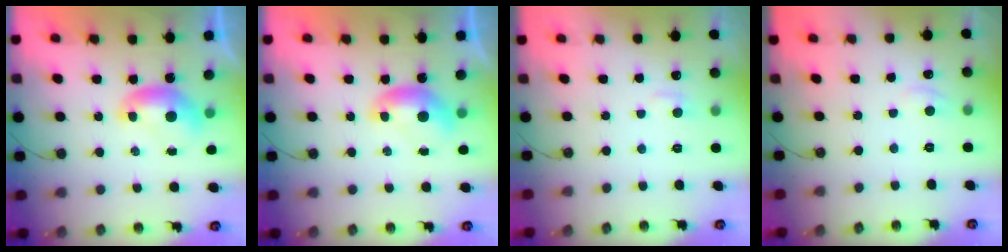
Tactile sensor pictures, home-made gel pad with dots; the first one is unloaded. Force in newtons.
{"total": 0.0}
{"total": 1.7, "press": 1.6, "slide": 0.6}
{"total": 1.0, "press": 0.8, "slide": 0.7}